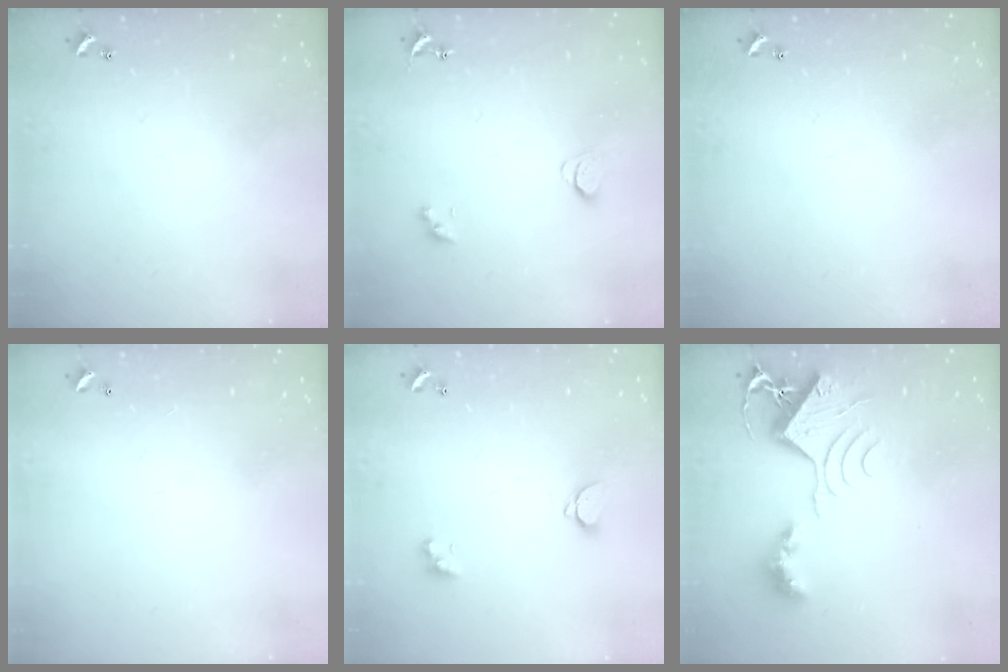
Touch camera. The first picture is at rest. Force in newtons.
{"total": 2.1, "press": 2.1, "slide": 0.4}
{"total": 0.0}
{"total": 2.9, "press": 2.9, "slide": 0.1}
{"total": 1.6, "press": 1.6, "slide": 0.5}
{"total": 9.5, "press": 9.3, "slide": 1.6}